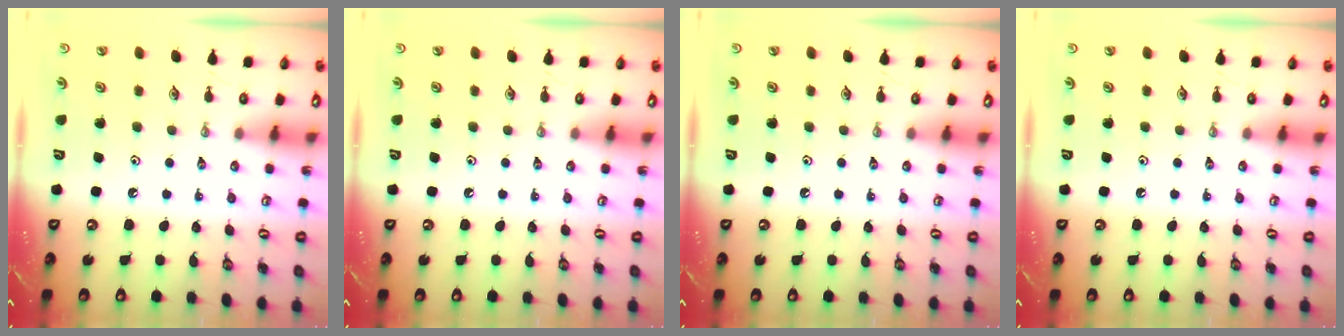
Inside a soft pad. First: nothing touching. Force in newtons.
{"total": 0.0}
{"total": 0.0}
{"total": 0.0}